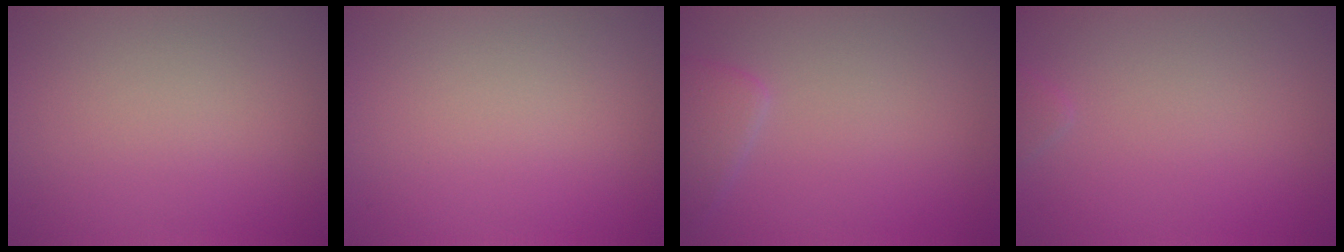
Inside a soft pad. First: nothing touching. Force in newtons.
{"total": 0.0}
{"total": 1.8, "press": 1.8, "slide": 0.1}
{"total": 0.5, "press": 0.5, "slide": 0.1}